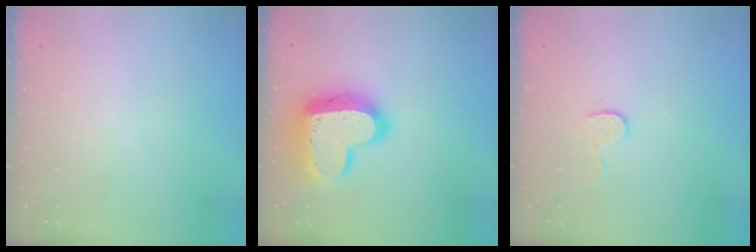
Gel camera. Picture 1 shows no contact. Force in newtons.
{"total": 20.4, "press": 20.3, "slide": 1.6}
{"total": 6.2, "press": 6.1, "slide": 0.6}